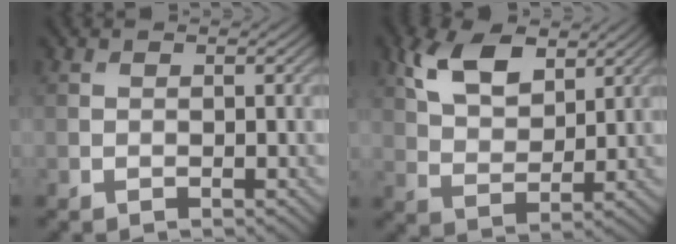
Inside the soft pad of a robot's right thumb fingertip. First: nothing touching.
{"total": 8.3, "force": [4.4, 4.5, 5.5], "torque": [-0.122, 0.003, 0.085]}